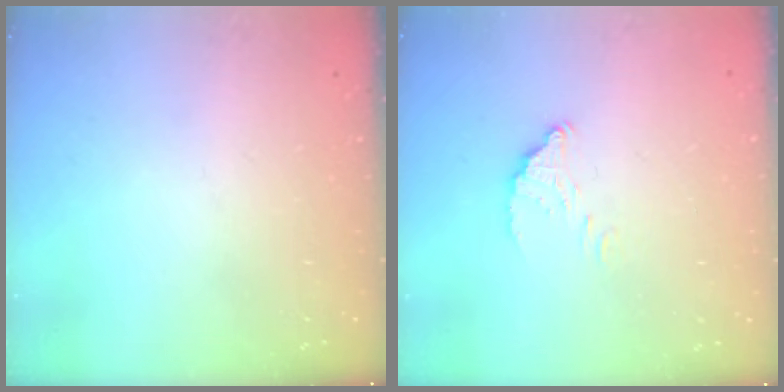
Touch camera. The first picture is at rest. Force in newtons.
{"total": 3.1, "press": 3.1, "slide": 0.0}